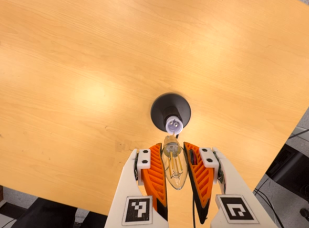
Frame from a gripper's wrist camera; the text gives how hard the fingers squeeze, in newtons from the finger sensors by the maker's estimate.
{"total": 19.6, "left": 20.1, "right": 19.2}